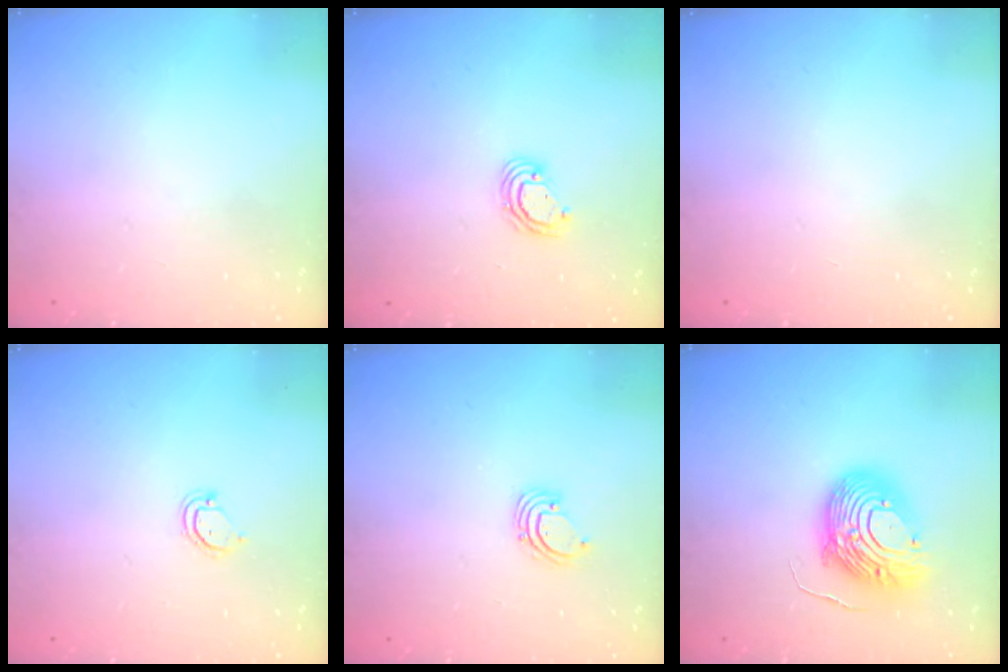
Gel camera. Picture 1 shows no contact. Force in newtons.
{"total": 4.5, "press": 4.5, "slide": 0.1}
{"total": 0.0}
{"total": 3.1, "press": 3.1, "slide": 0.4}
{"total": 1.6, "press": 1.6, "slide": 0.1}
{"total": 19.1, "press": 19.0, "slide": 1.8}